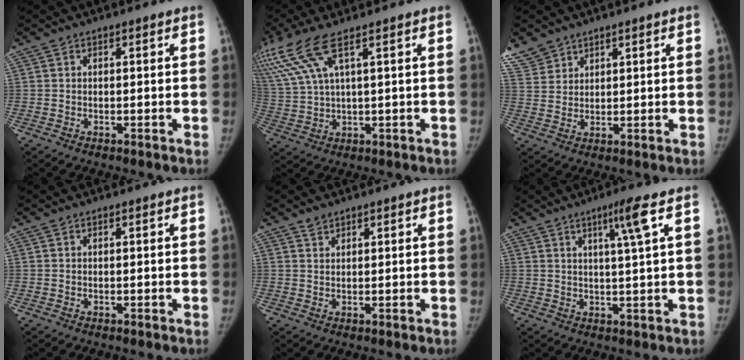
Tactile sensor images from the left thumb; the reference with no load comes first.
{"total": 11.6, "force": [6.5, 2.8, 9.1], "torque": [-0.236, -0.007, 0.138]}
{"total": 5.3, "force": [4.2, 3.1, 0.8], "torque": [0.001, -0.012, 0.091]}
{"total": 0.0}
{"total": 1.4, "force": [1.2, 0.7, 0.4], "torque": [0.002, -0.004, 0.023]}
{"total": 5.5, "force": [2.4, -0.9, 4.8], "torque": [-0.084, -0.011, 0.043]}